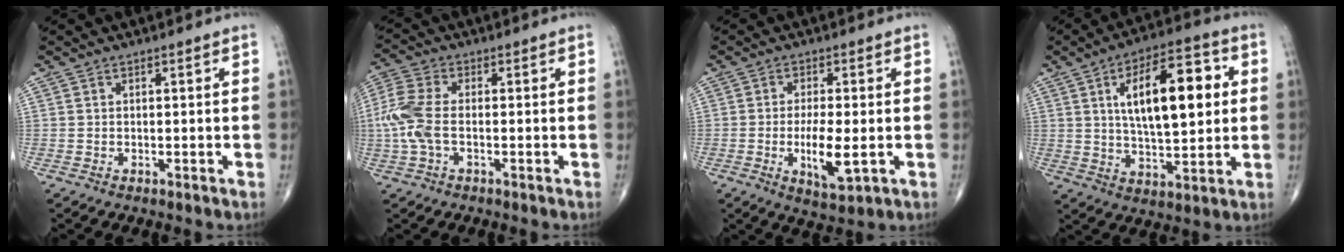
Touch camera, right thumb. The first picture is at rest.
{"total": 8.3, "force": [-1.0, 4.2, 7.0], "torque": [-0.192, 0.018, -0.025]}
{"total": 7.6, "force": [-1.5, 2.4, 7.0], "torque": [-0.127, -0.016, -0.023]}
{"total": 17.6, "force": [3.7, 7.4, 15.5], "torque": [-0.219, 0.004, 0.058]}